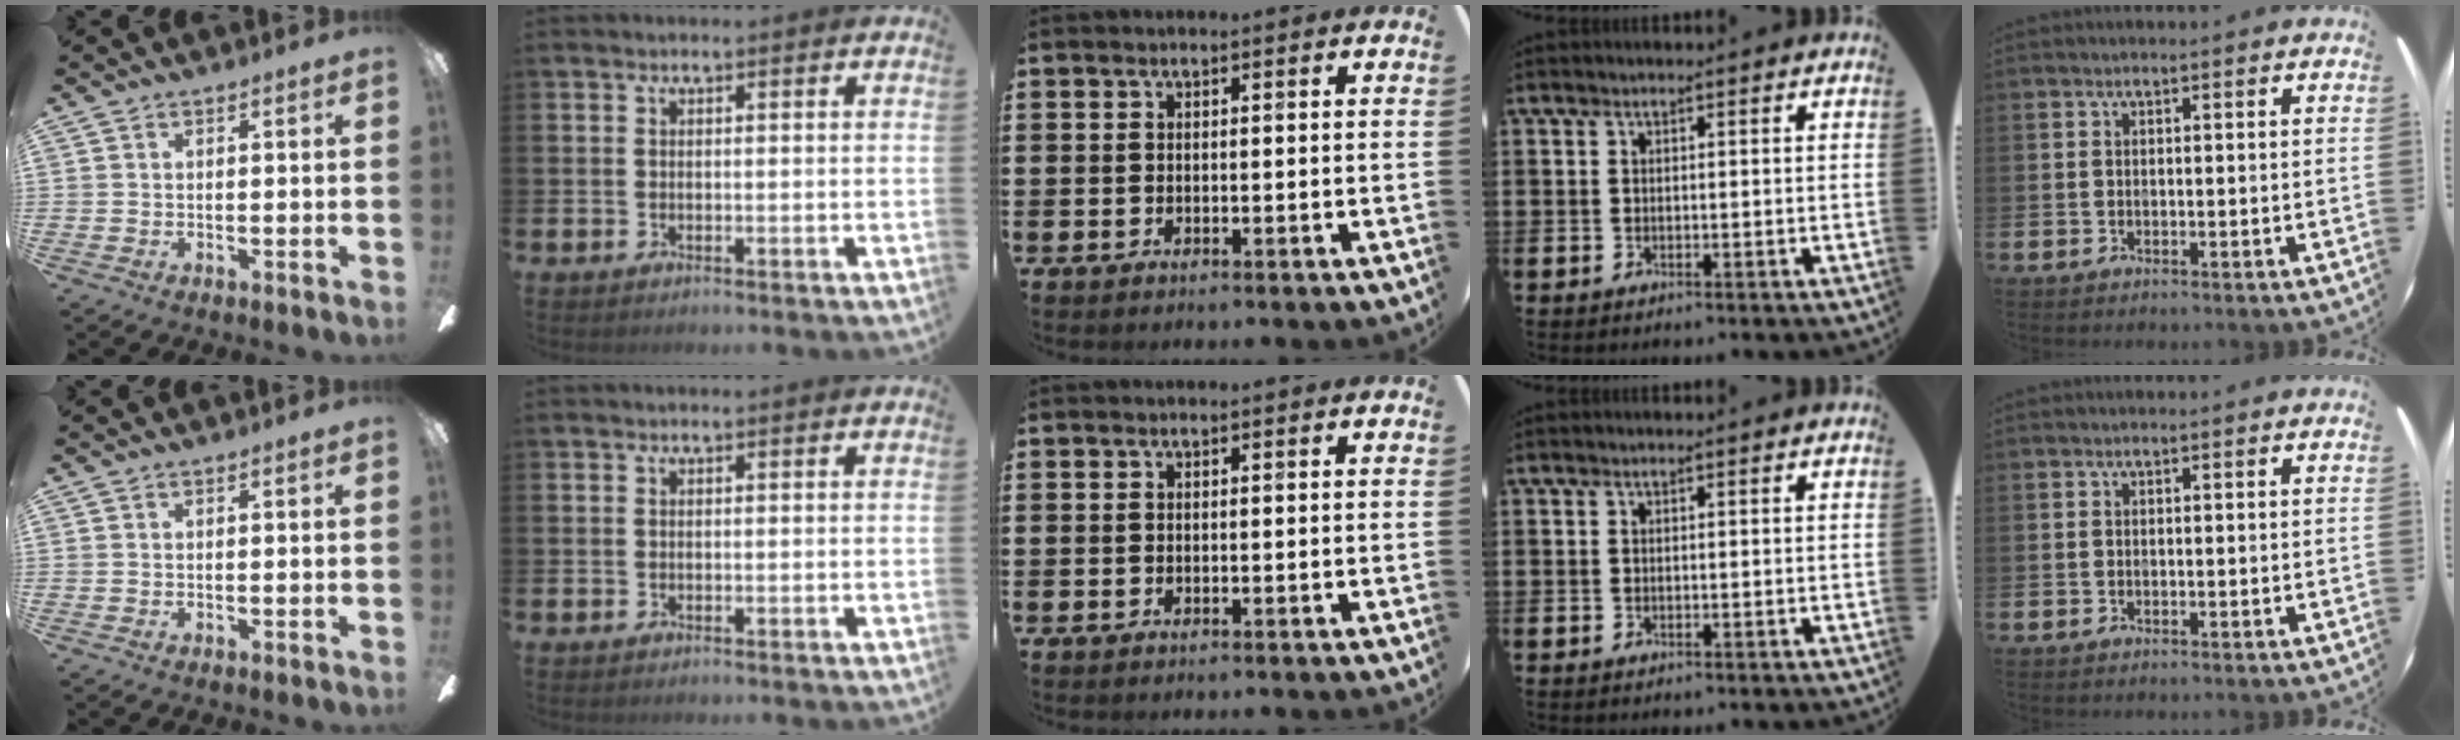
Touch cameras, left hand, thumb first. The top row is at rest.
{}